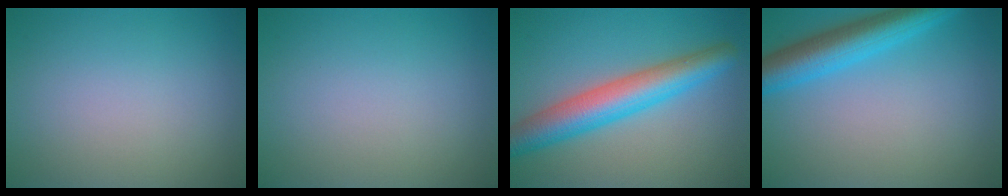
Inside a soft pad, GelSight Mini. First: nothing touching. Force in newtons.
{"total": 0.0}
{"total": 6.6, "press": 6.6, "slide": 0.3}
{"total": 5.8, "press": 5.8, "slide": 0.3}